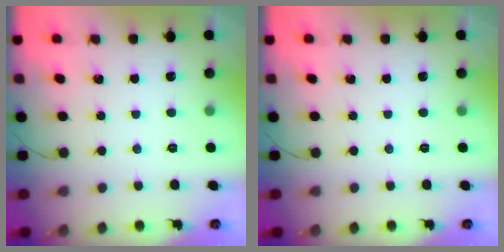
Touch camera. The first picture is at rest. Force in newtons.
{"total": 0.0}